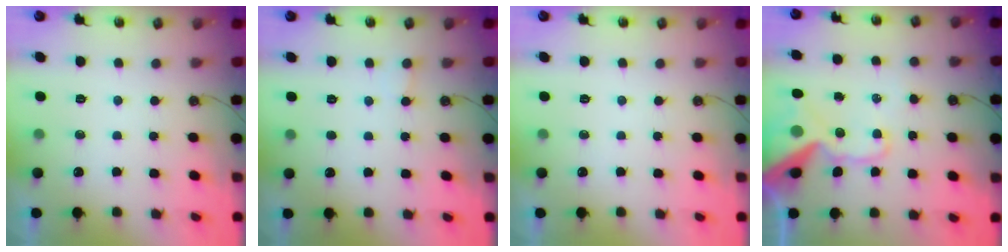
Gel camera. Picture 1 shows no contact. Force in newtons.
{"total": 2.0, "press": 2.0, "slide": 0.1}
{"total": 0.0}
{"total": 18.0, "press": 17.8, "slide": 2.4}